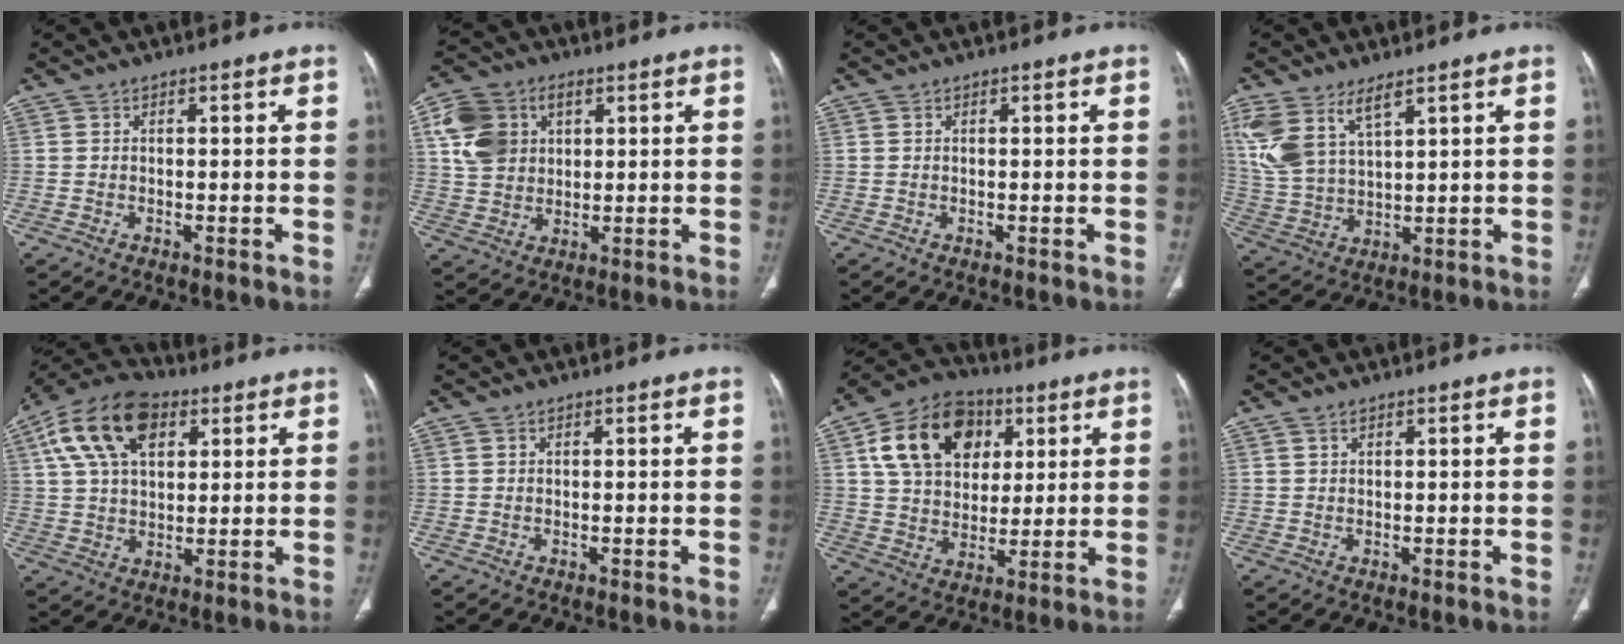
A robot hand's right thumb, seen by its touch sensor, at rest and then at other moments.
{"total": 10.7, "force": [3.5, 8.1, 5.9], "torque": [-0.099, 0.001, 0.067]}
{"total": 0.0}
{"total": 11.0, "force": [6.4, 4.7, 7.6], "torque": [-0.168, -0.016, 0.144]}
{"total": 15.7, "force": [6.2, 9.3, 11.1], "torque": [-0.194, 0.007, 0.107]}
{"total": 0.0}
{"total": 17.8, "force": [6.2, 13.0, 10.4], "torque": [-0.158, 0.000, 0.106]}
{"total": 0.9, "force": [0.6, 0.5, 0.5], "torque": [-0.009, 0.000, 0.012]}